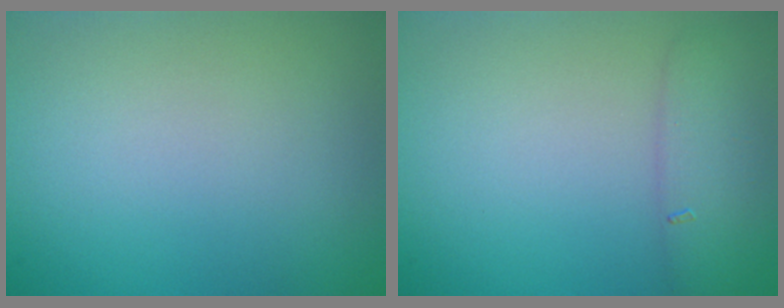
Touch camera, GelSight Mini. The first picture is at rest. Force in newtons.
{"total": 2.5, "press": 2.5, "slide": 0.1}